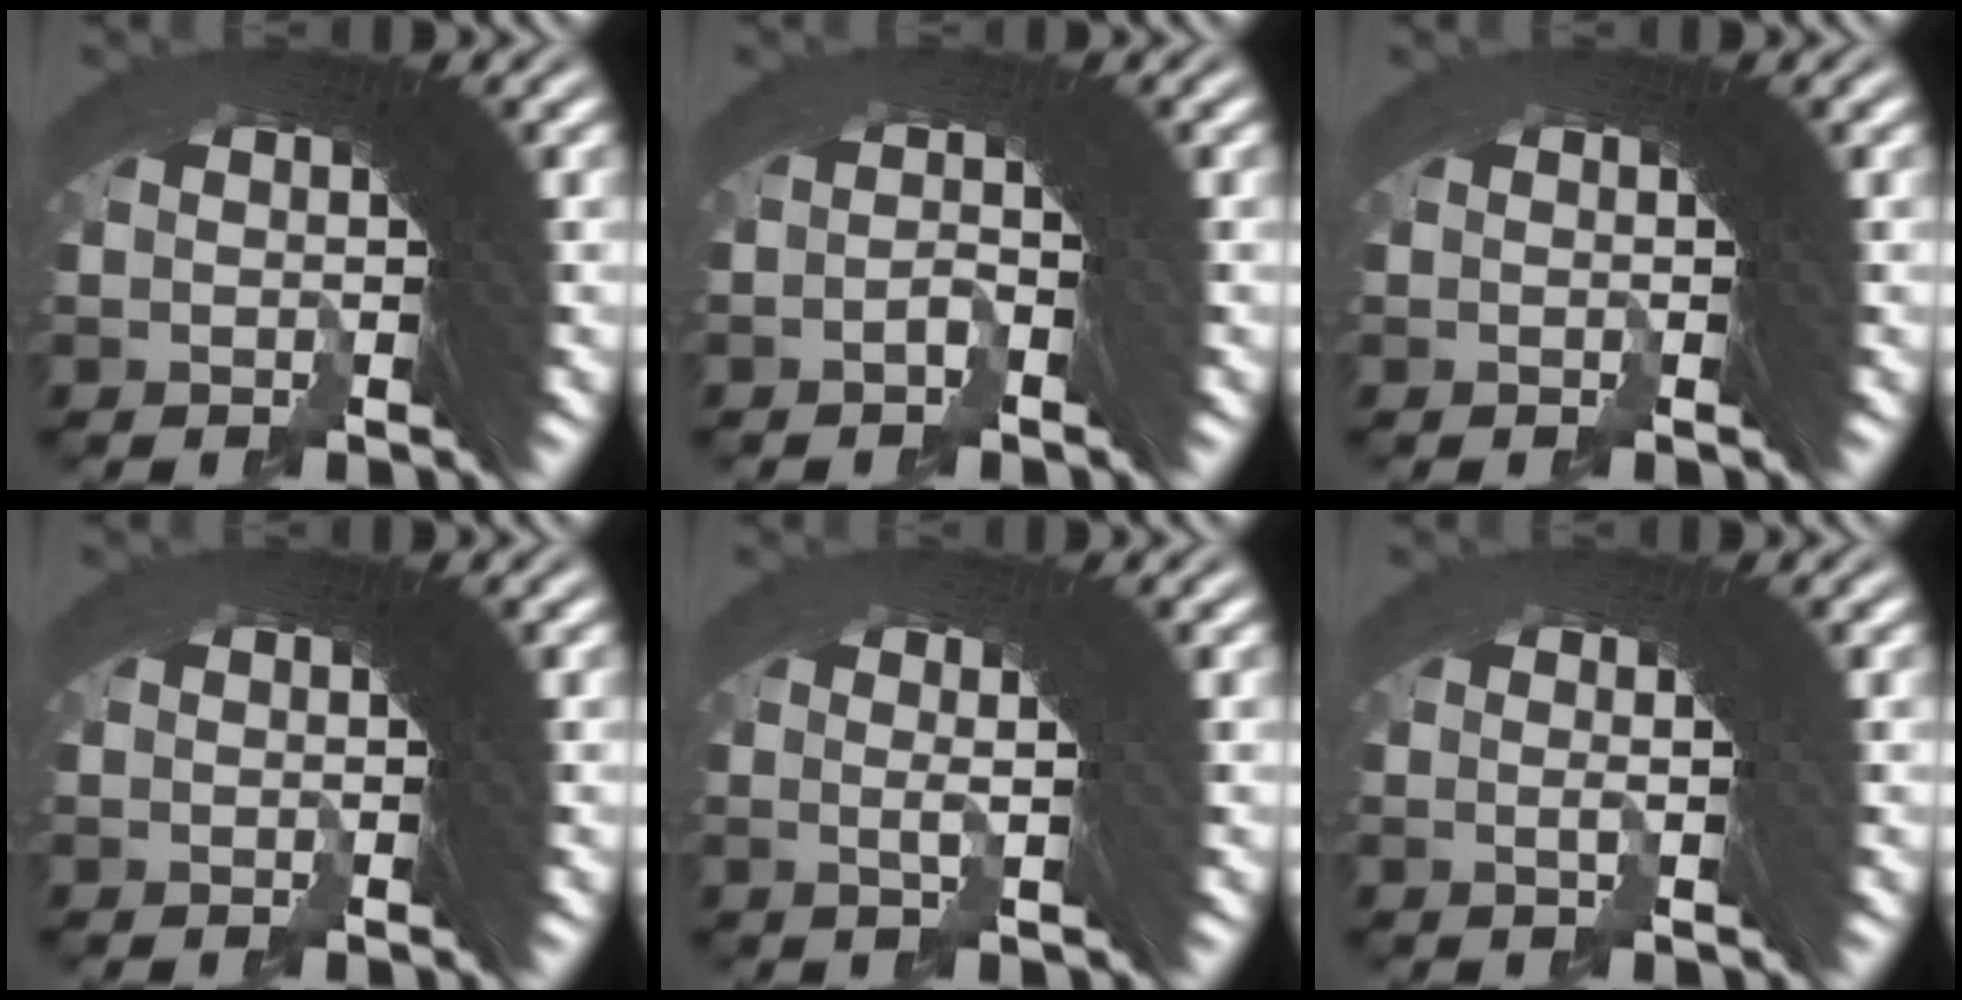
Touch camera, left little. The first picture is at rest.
{"total": 1.4, "force": [-1.2, -0.4, -0.5], "torque": [0.022, -0.001, -0.016]}
{"total": 0.0}
{"total": 0.0}
{"total": 3.1, "force": [1.9, 0.6, 2.4], "torque": [-0.023, 0.023, 0.019]}
{"total": 1.8, "force": [0.6, 0.6, 1.6], "torque": [-0.014, 0.013, 0.002]}